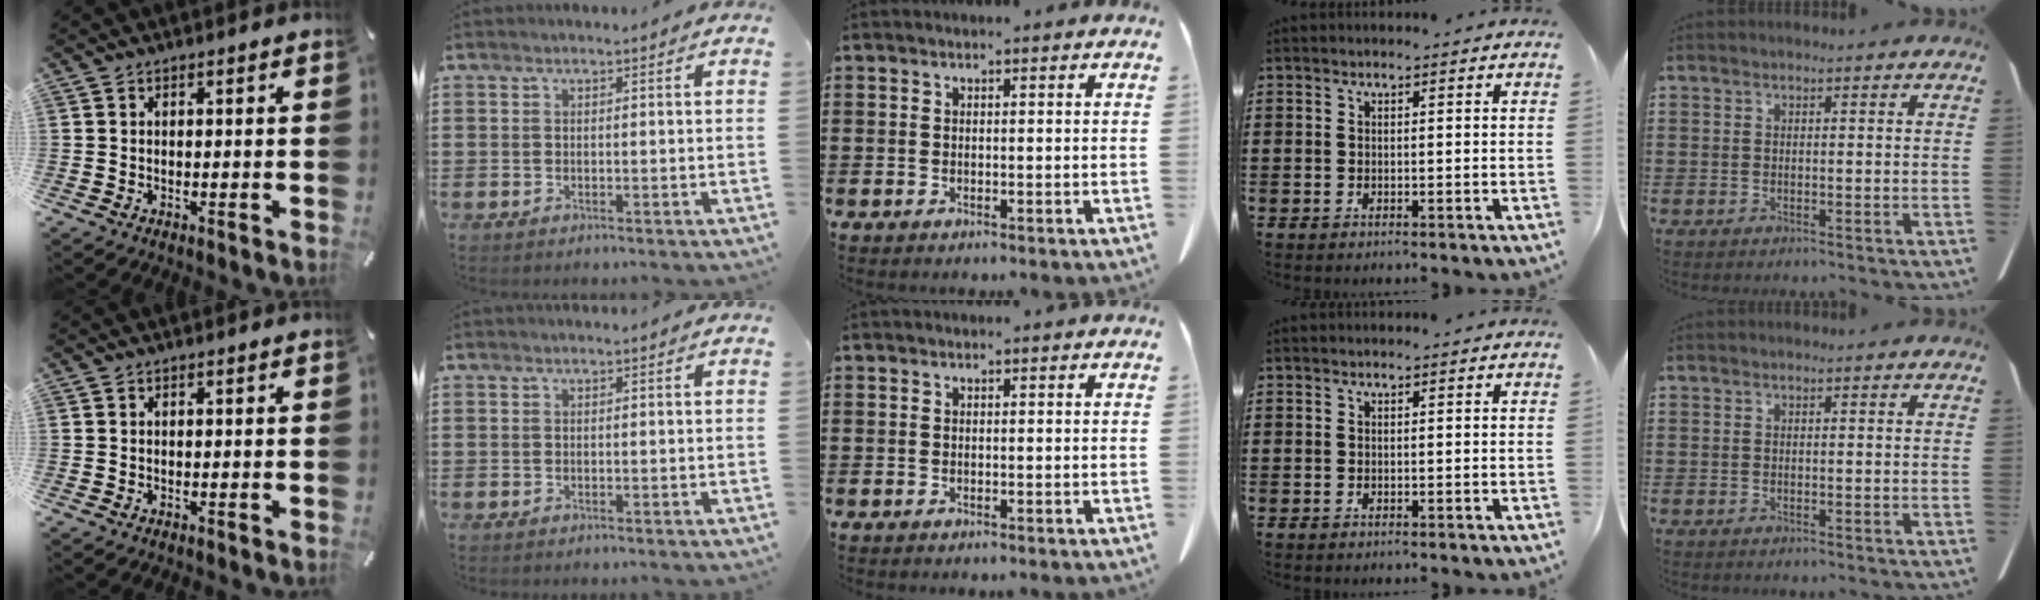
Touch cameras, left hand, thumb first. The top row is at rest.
{}